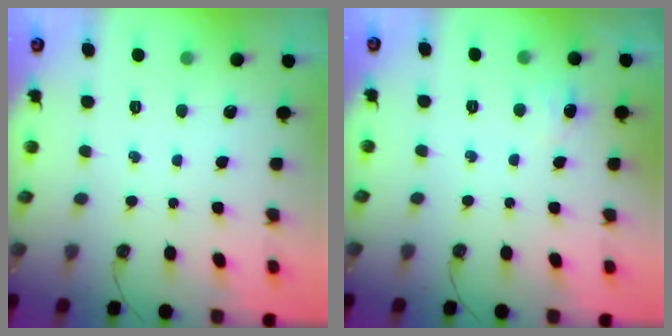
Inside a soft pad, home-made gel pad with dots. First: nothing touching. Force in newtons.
{"total": 5.5, "press": 5.4, "slide": 1.2}